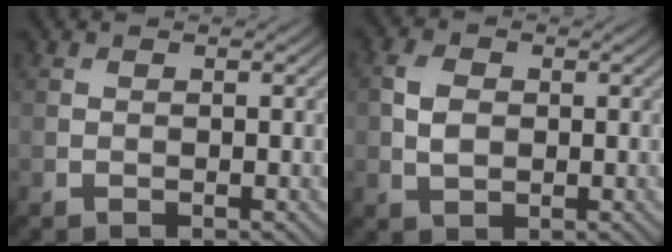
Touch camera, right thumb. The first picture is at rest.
{"total": 3.6, "force": [0.2, 2.5, 2.5], "torque": [-0.060, 0.001, 0.000]}